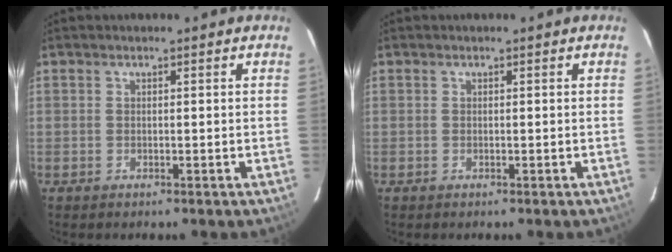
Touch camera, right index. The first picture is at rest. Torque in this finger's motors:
{"motor_torque": [0.00, 0.00, 0.01, 0.00]}